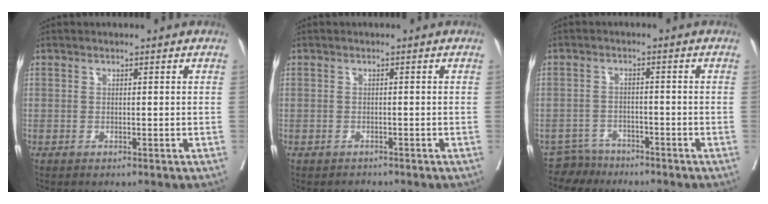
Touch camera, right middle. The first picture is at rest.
{"total": 1.0, "force": [-0.8, 0.5, -0.1], "torque": [-0.003, 0.000, -0.016]}
{"total": 4.0, "force": [-3.7, 1.3, -1.0], "torque": [0.017, -0.003, -0.065]}